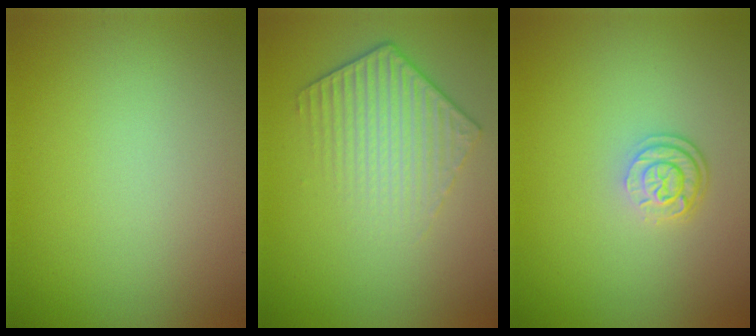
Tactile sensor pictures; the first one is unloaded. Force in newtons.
{"total": 4.5, "press": 3.2, "slide": 3.1}
{"total": 2.6, "press": 1.9, "slide": 1.7}